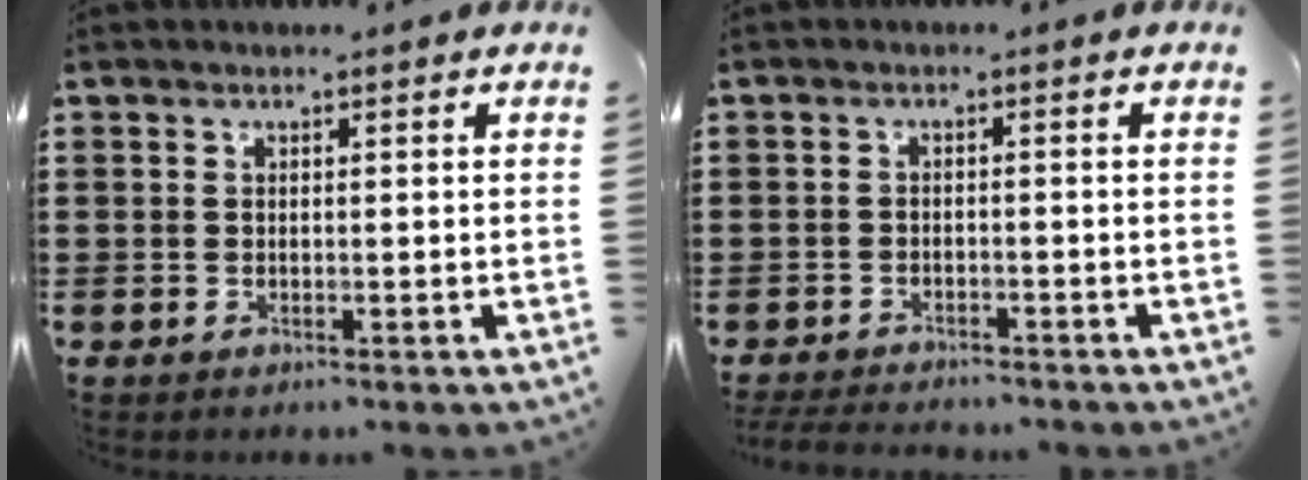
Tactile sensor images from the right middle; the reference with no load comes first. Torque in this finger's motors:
{"motor_torque": [0.14, 0.03, 0.02, 0.07]}